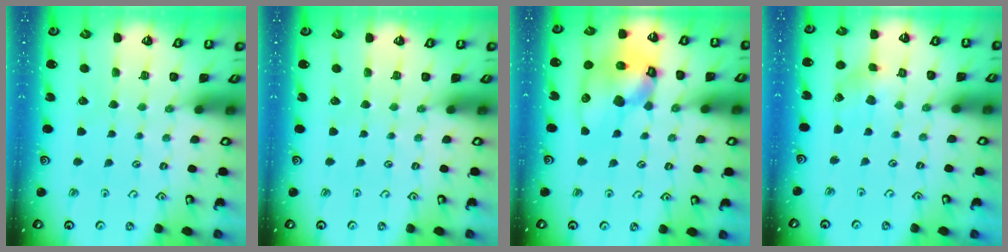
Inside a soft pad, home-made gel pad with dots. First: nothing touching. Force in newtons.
{"total": 0.0}
{"total": 19.0, "press": 18.8, "slide": 2.7}
{"total": 2.7, "press": 2.7, "slide": 0.5}